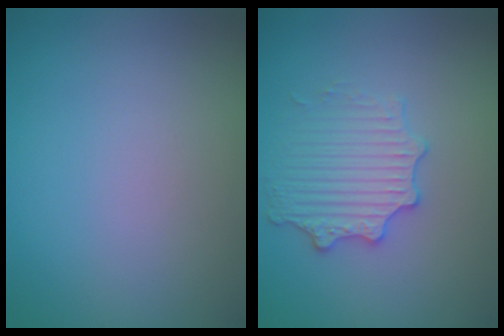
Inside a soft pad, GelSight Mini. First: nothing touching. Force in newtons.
{"total": 3.1, "press": 3.0, "slide": 0.7}